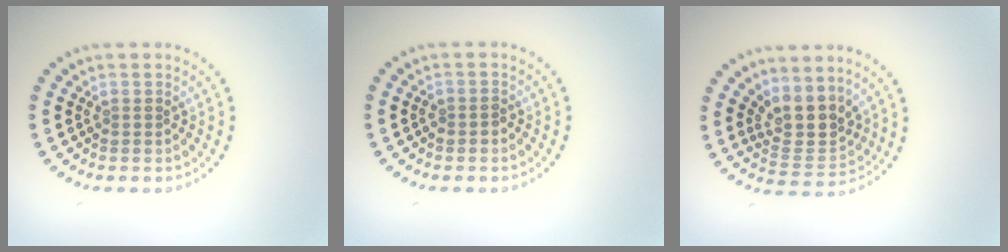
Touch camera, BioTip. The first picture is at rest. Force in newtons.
{"total": 0.9, "press": 0.8, "slide": 0.4}
{"total": 3.8, "press": 3.1, "slide": 2.1}